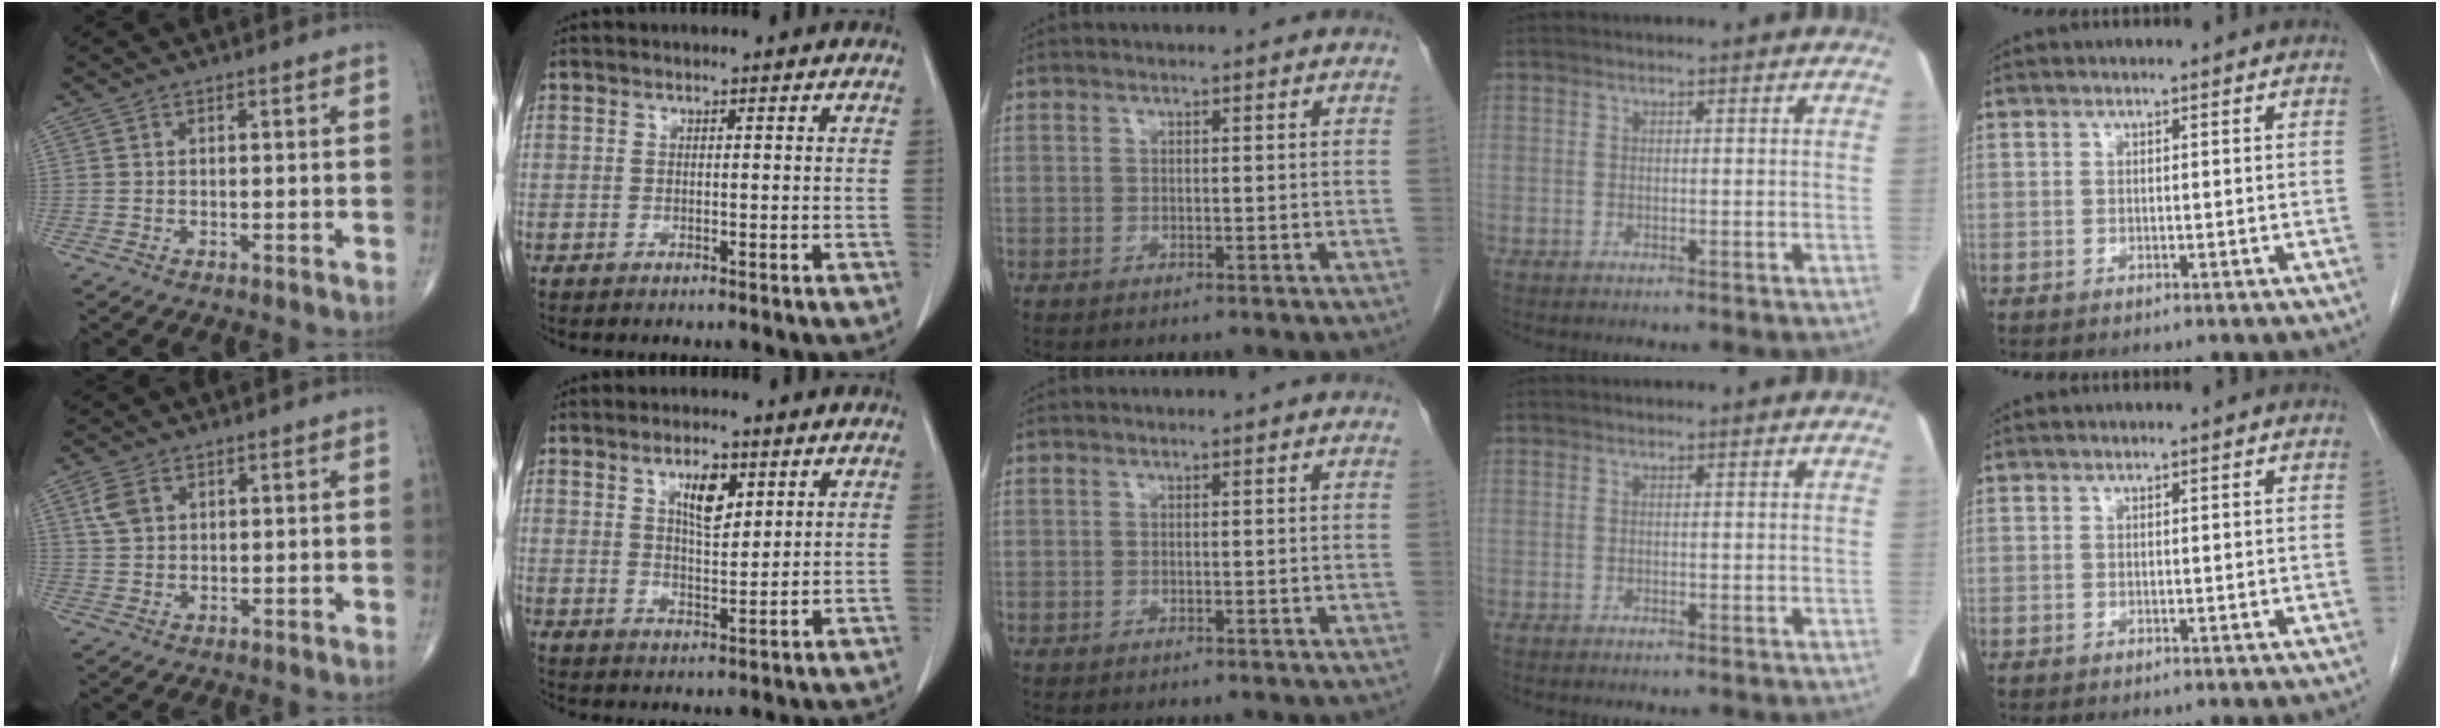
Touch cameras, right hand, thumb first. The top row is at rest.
{"thumb": {"total": 3.8, "force": [1.6, 2.5, 2.4], "torque": [-0.048, 0.002, 0.037]}, "index": {"total": 5.5, "force": [2.6, 1.9, 4.5], "torque": [-0.080, -0.002, 0.048]}}